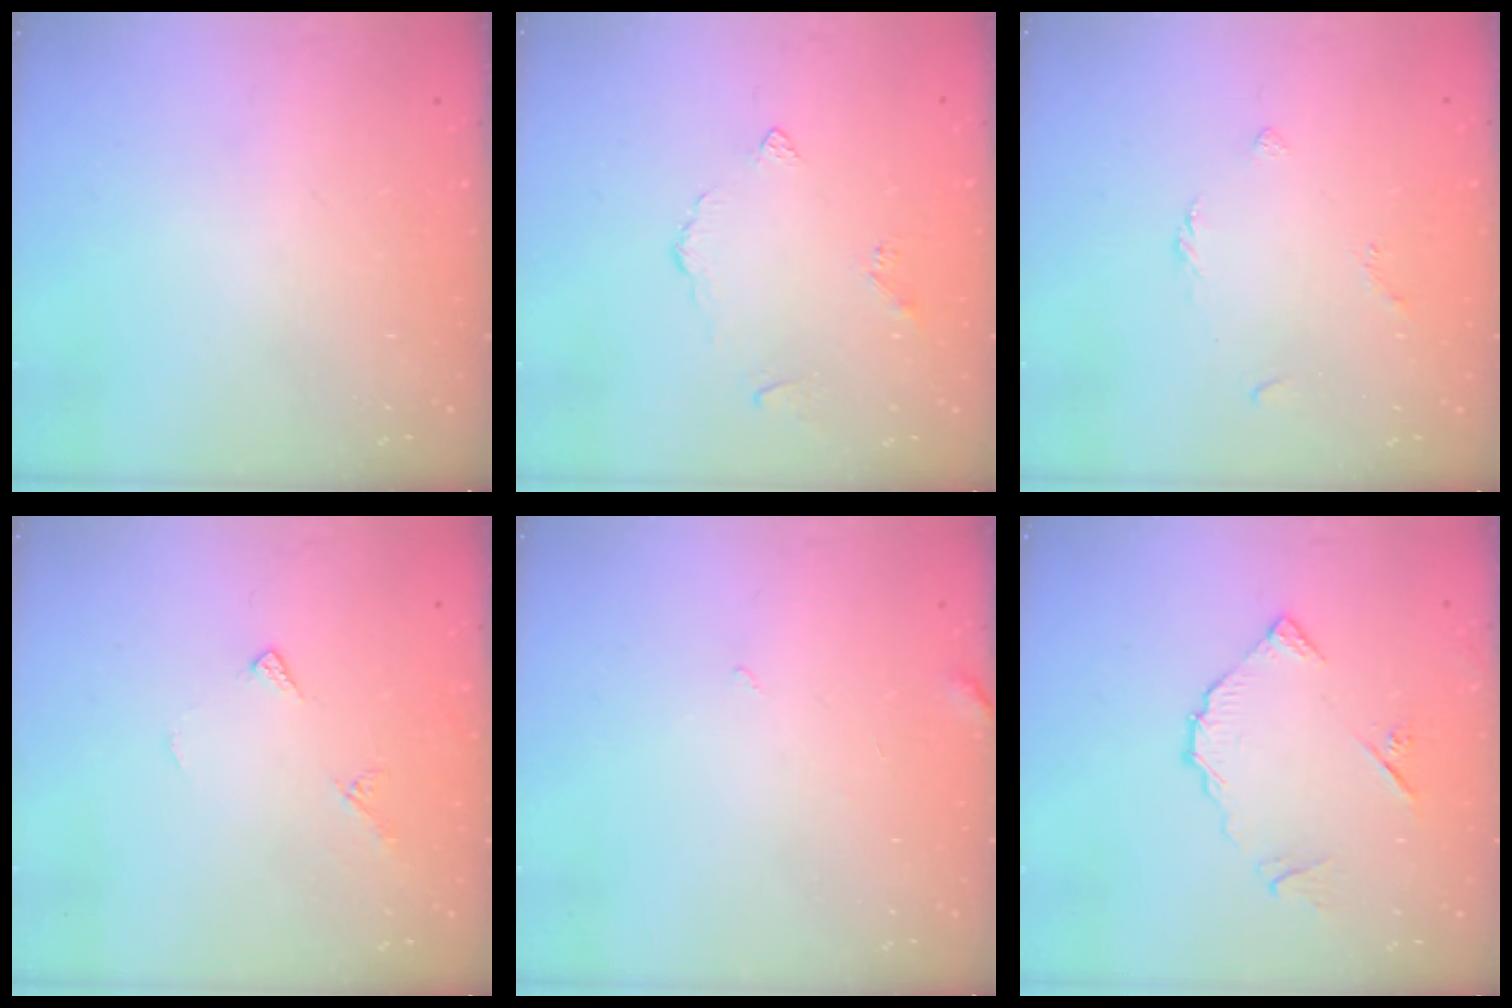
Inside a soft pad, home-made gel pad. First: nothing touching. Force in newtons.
{"total": 3.3, "press": 3.3, "slide": 0.8}
{"total": 2.1, "press": 2.0, "slide": 0.6}
{"total": 6.4, "press": 6.4, "slide": 0.7}
{"total": 3.6, "press": 3.6, "slide": 0.3}
{"total": 9.1, "press": 9.1, "slide": 0.8}